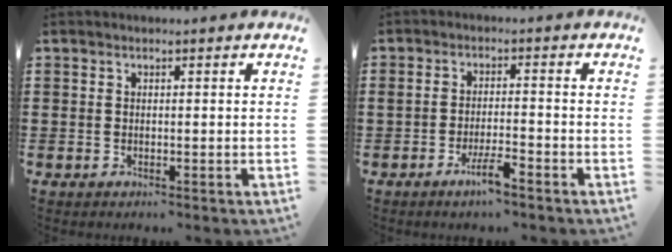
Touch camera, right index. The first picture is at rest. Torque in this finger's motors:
{"motor_torque": [0.47, 0.42, 0.22, 0.08]}